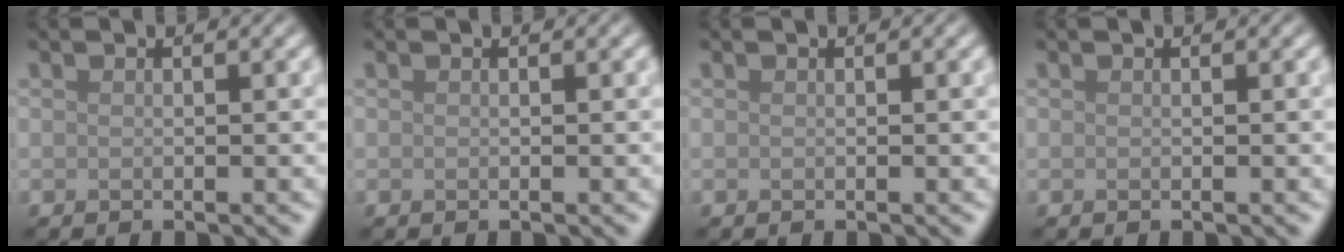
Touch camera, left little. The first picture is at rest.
{"total": 0.0}
{"total": 0.0}
{"total": 0.0}